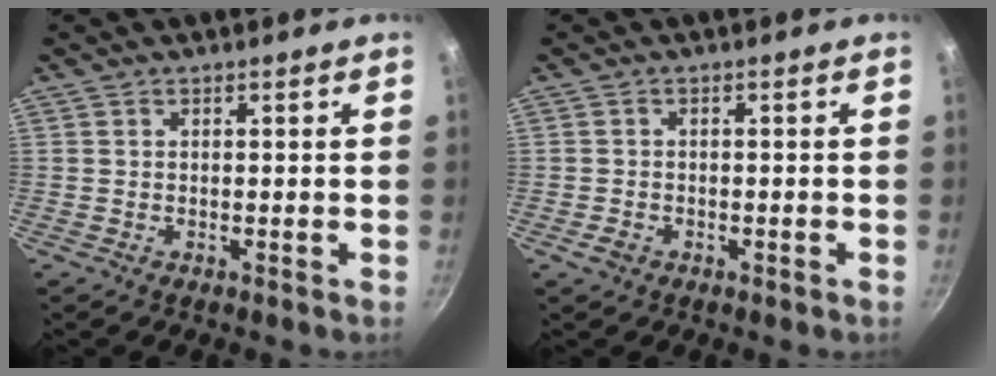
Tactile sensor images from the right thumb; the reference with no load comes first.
{"total": 2.1, "force": [-1.1, 1.5, 1.0], "torque": [-0.018, 0.011, -0.017]}